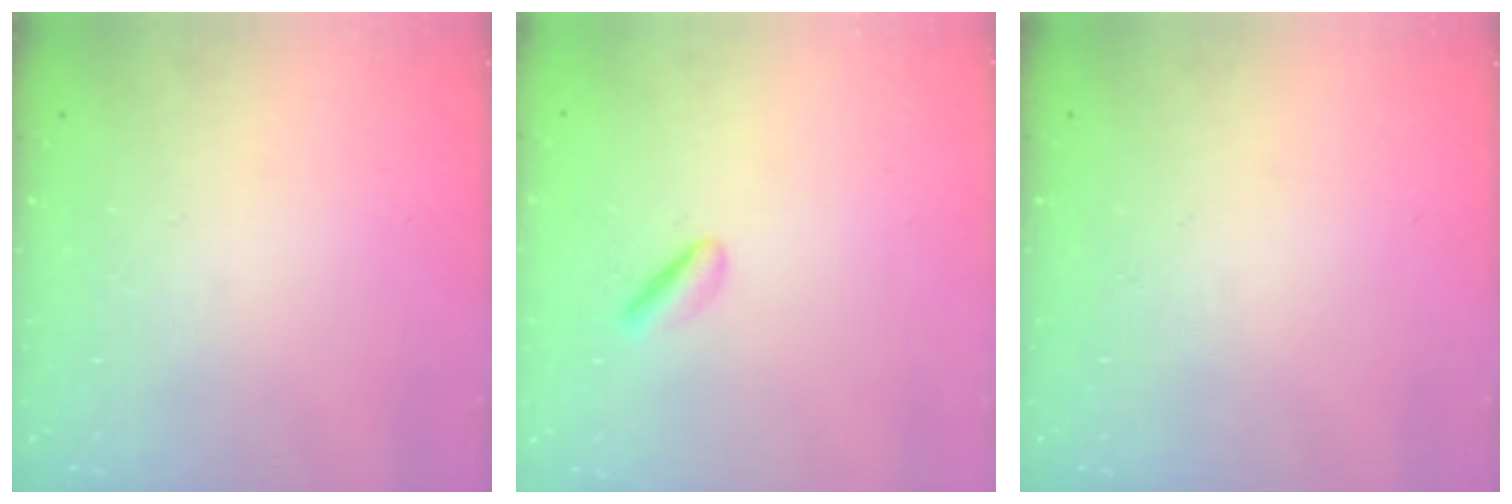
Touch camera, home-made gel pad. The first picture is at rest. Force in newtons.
{"total": 2.2, "press": 1.8, "slide": 1.3}
{"total": 0.0}